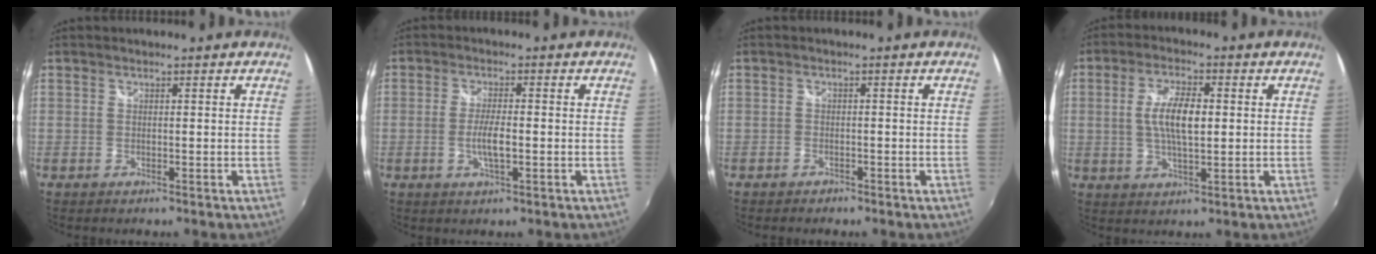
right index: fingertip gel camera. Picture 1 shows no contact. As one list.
[{"total": 4.4, "force": [-1.0, 0.9, 4.2], "torque": [-0.082, -0.003, -0.019]}, {"total": 1.7, "force": [-1.4, 1.0, 0.2], "torque": [-0.010, -0.002, -0.024]}, {"total": 7.7, "force": [0.6, 2.7, 7.1], "torque": [-0.136, 0.005, 0.011]}]